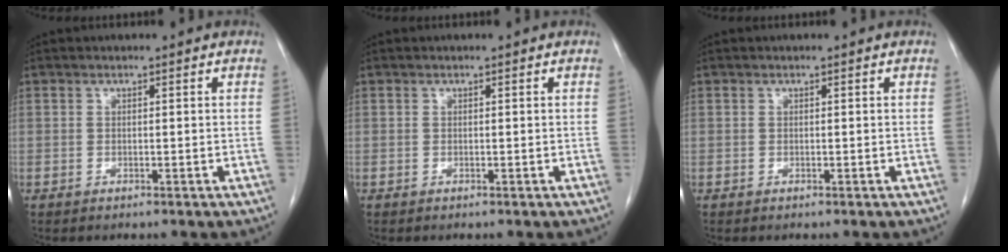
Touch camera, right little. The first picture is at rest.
{"total": 0.0}
{"total": 0.0}